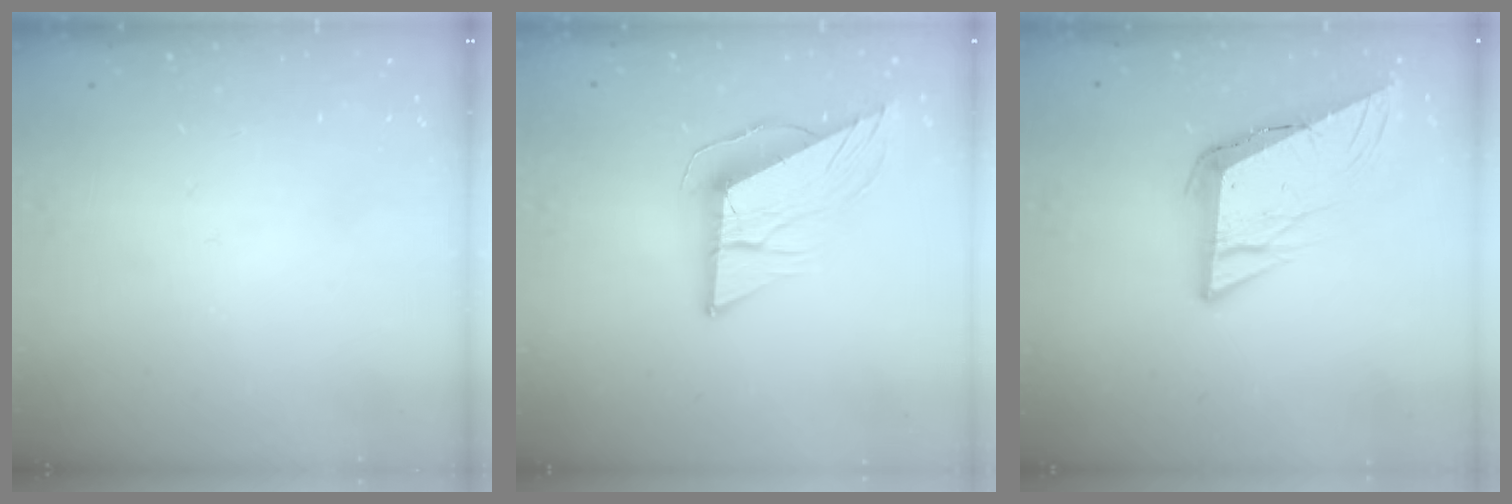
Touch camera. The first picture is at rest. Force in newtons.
{"total": 12.4, "press": 12.3, "slide": 1.5}
{"total": 11.4, "press": 11.2, "slide": 1.9}